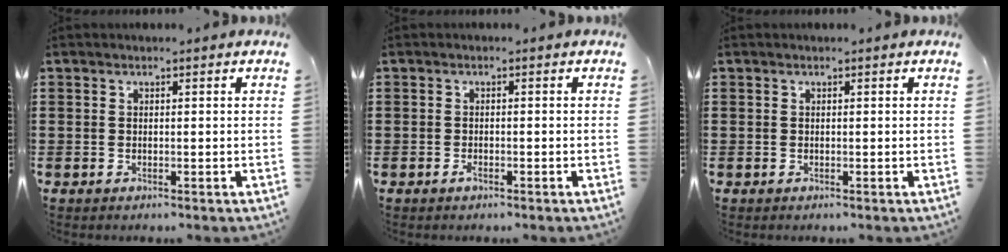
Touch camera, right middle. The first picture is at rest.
{"total": 0.9, "force": [-0.7, 0.1, 0.6], "torque": [-0.014, -0.008, -0.012]}
{"total": 0.0}